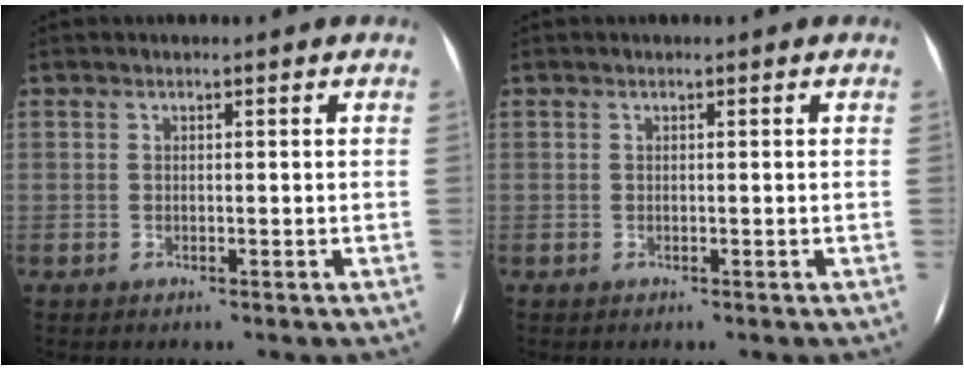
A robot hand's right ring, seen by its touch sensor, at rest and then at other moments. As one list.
[{"total": 0.0}]